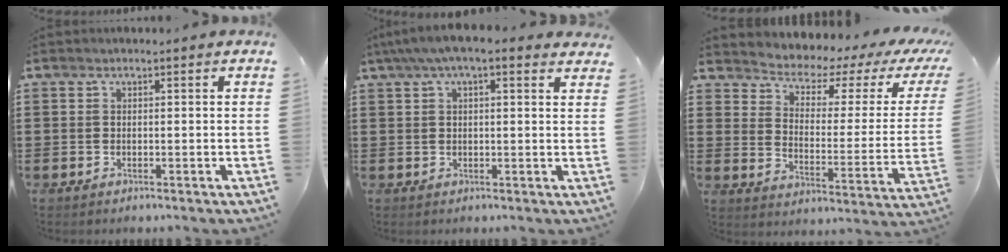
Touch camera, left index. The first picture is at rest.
{"total": 4.8, "force": [3.2, 1.0, 3.4], "torque": [-0.073, 0.003, 0.056]}
{"total": 3.3, "force": [2.5, 1.8, 1.1], "torque": [-0.045, -0.026, 0.034]}